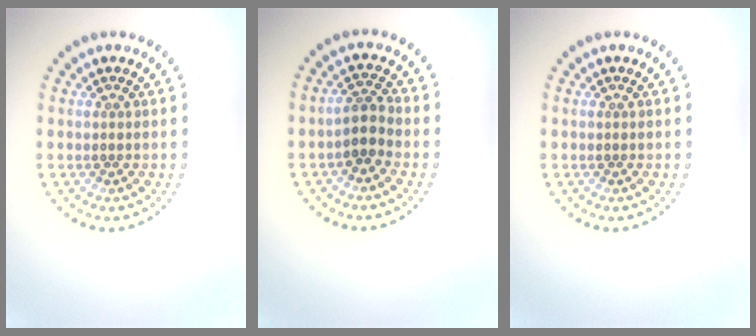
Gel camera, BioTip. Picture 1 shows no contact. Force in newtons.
{"total": 2.1, "press": 1.8, "slide": 1.1}
{"total": 0.0}